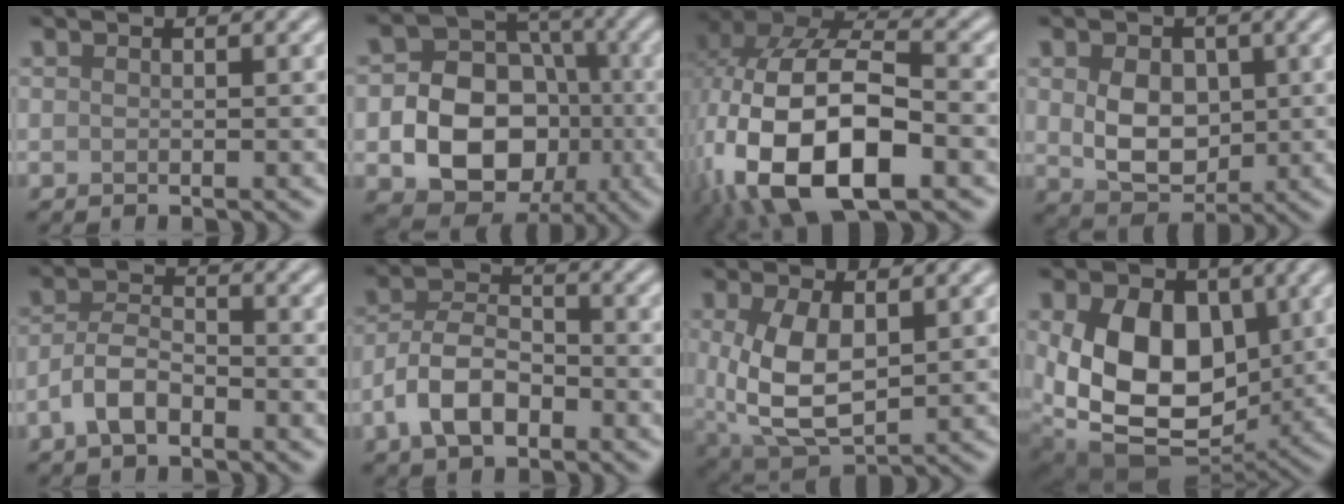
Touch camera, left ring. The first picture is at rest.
{"total": 10.7, "force": [-2.5, 8.4, 6.2], "torque": [-0.086, -0.007, -0.067]}
{"total": 15.4, "force": [-4.6, 8.1, 12.3], "torque": [-0.241, -0.015, -0.078]}
{"total": 5.5, "force": [0.4, 4.1, 3.7], "torque": [-0.069, -0.008, 0.011]}
{"total": 3.8, "force": [-2.0, 1.9, 2.6], "torque": [-0.049, 0.007, -0.045]}
{"total": 5.6, "force": [-2.6, 3.1, 3.8], "torque": [-0.067, 0.005, -0.057]}
{"total": 6.9, "force": [0.6, 3.7, 5.8], "torque": [-0.130, -0.009, 0.019]}
{"total": 11.7, "force": [0.9, 8.1, 8.4], "torque": [-0.154, -0.016, 0.012]}